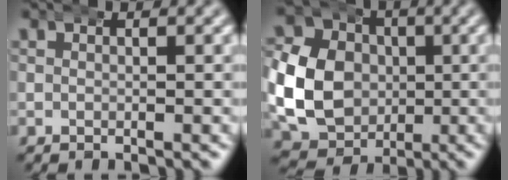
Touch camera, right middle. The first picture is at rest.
{"total": 12.9, "force": [0.0, 11.3, 6.2], "torque": [-0.143, -0.041, 0.005]}